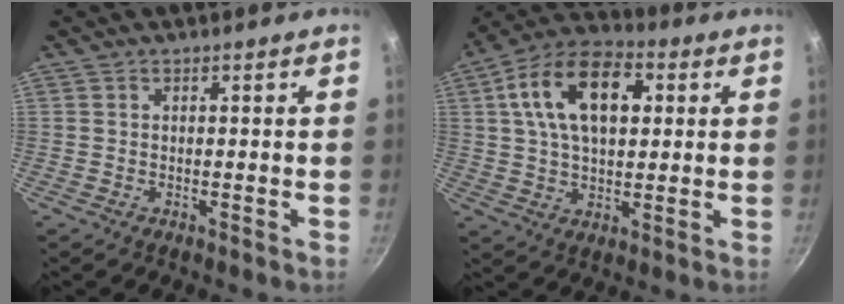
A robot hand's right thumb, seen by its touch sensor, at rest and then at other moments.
{"total": 17.2, "force": [4.5, 10.1, 13.1], "torque": [-0.205, 0.014, 0.064]}